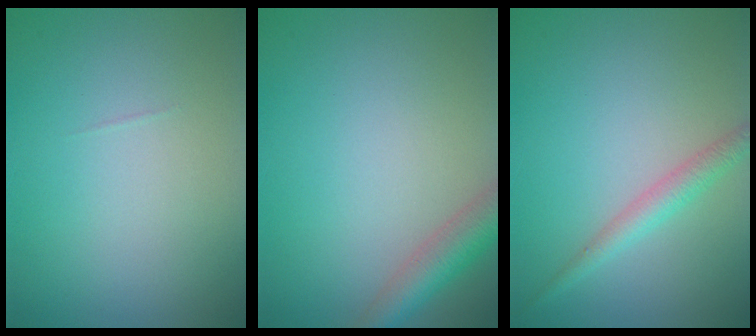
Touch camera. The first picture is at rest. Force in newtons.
{"total": 3.5, "press": 3.5, "slide": 0.1}
{"total": 2.1, "press": 2.1, "slide": 0.1}